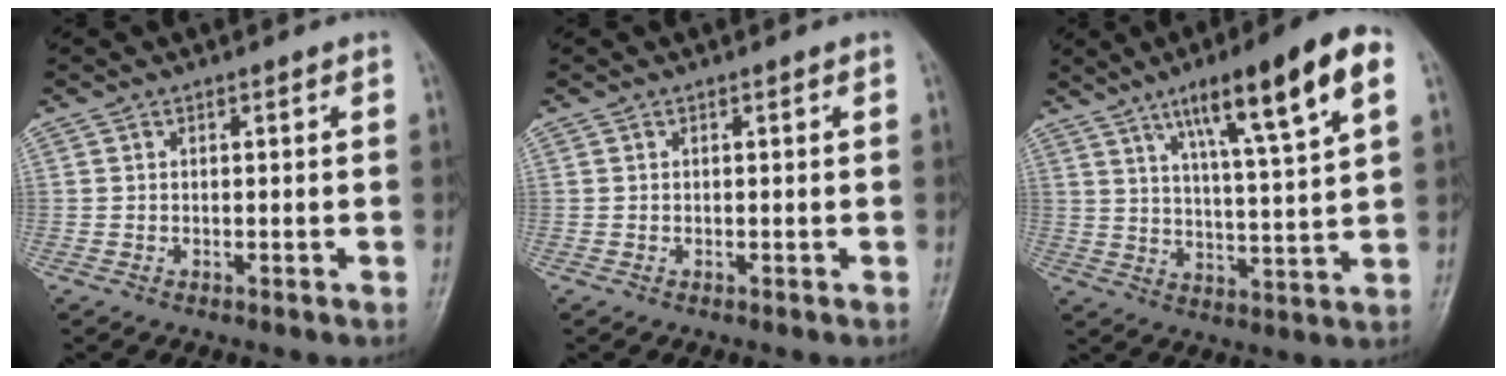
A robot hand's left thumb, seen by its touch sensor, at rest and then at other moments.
{"total": 0.0}
{"total": 17.2, "force": [8.4, 2.5, 14.9], "torque": [-0.224, -0.017, 0.130]}